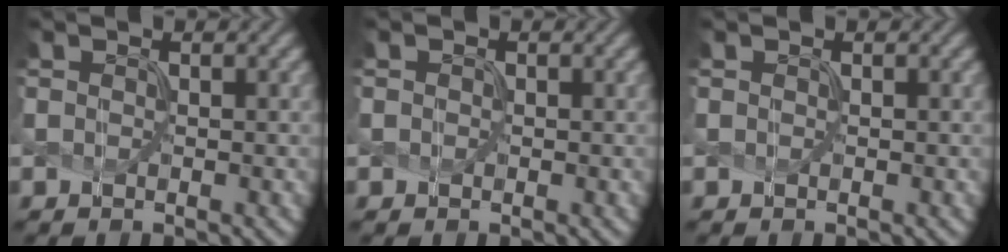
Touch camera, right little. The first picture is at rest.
{"total": 1.0, "force": [-0.5, -0.1, -0.9], "torque": [0.009, -0.006, 0.003]}
{"total": 0.6, "force": [-0.2, -0.2, -0.5], "torque": [0.004, -0.002, 0.001]}